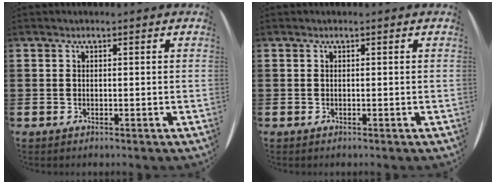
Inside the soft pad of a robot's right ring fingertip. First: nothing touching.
{"total": 0.0}